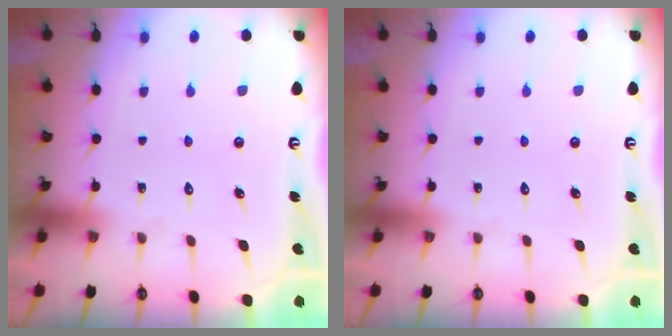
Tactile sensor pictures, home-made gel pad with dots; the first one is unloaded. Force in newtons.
{"total": 0.0}